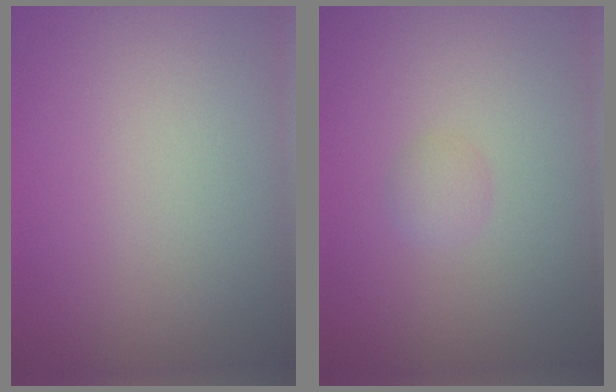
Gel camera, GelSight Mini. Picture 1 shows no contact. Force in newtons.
{"total": 1.0, "press": 1.0, "slide": 0.1}